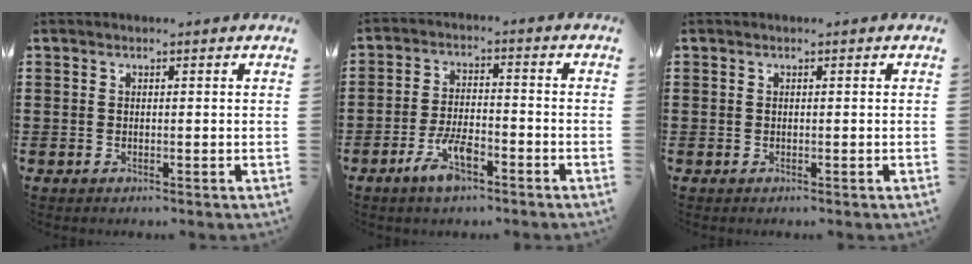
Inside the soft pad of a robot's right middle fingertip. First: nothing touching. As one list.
[{"total": 6.9, "force": [-3.9, 2.5, 5.1], "torque": [-0.107, 0.004, -0.074]}, {"total": 0.0}]